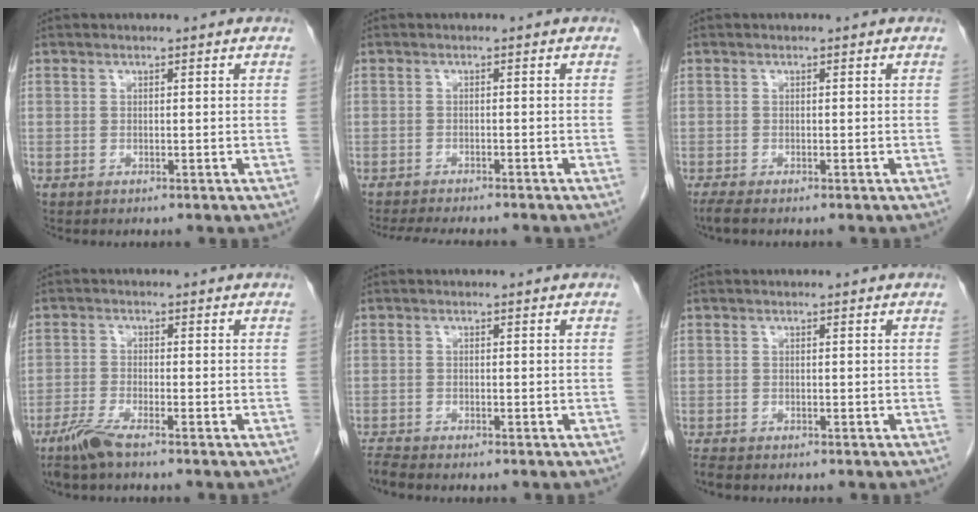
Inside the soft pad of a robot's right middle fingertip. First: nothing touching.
{"total": 9.0, "force": [-8.0, 1.5, 3.8], "torque": [-0.056, -0.014, -0.113]}
{"total": 1.4, "force": [-1.2, 0.0, 0.8], "torque": [-0.022, -0.007, -0.022]}
{"total": 3.9, "force": [-3.0, 0.1, 2.4], "torque": [-0.059, -0.010, -0.065]}
{"total": 1.8, "force": [-1.8, -0.5, 0.1], "torque": [-0.009, -0.011, -0.036]}
{"total": 1.6, "force": [-1.4, 0.3, 0.6], "torque": [-0.018, -0.006, -0.022]}